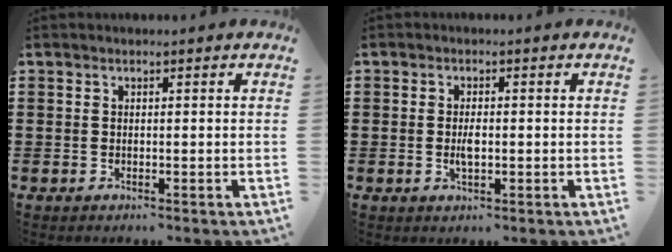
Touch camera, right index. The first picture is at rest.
{"total": 2.4, "force": [-0.3, 1.0, 2.2], "torque": [-0.040, 0.001, -0.005]}